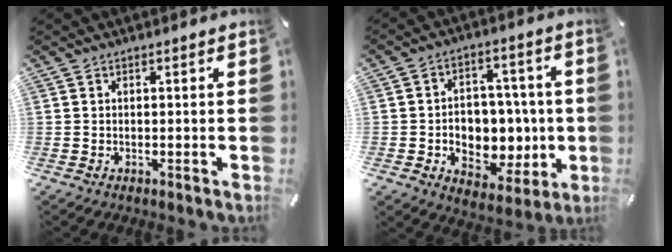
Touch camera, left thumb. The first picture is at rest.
{"total": 11.5, "force": [-1.2, 9.2, 6.8], "torque": [-0.083, 0.003, -0.009]}